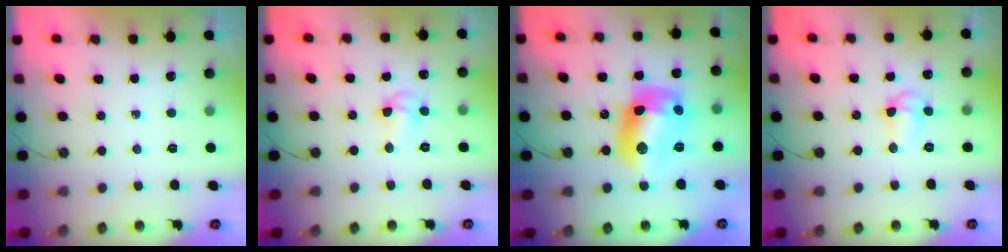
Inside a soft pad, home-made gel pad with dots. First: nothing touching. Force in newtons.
{"total": 5.4, "press": 5.4, "slide": 0.6}
{"total": 14.4, "press": 14.4, "slide": 1.0}
{"total": 6.4, "press": 6.4, "slide": 0.8}